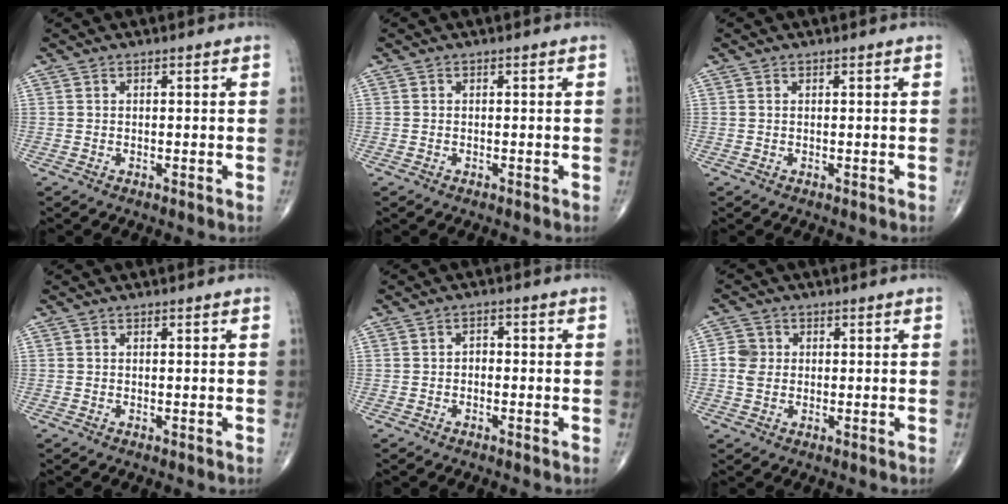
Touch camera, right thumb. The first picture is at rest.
{"total": 0.0}
{"total": 0.0}
{"total": 0.0}
{"total": 1.5, "force": [-0.6, 1.1, 0.9], "torque": [-0.004, 0.011, -0.015]}
{"total": 4.0, "force": [-0.1, 3.5, 1.9], "torque": [-0.029, 0.004, -0.007]}